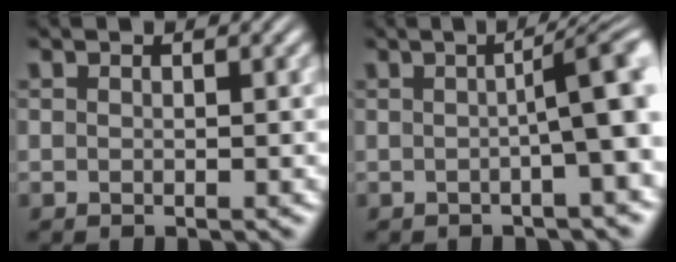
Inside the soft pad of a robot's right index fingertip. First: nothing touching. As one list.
[{"total": 5.1, "force": [-0.3, 1.1, 4.9], "torque": [-0.051, 0.022, -0.013]}]